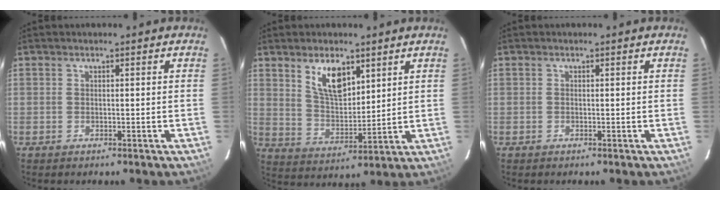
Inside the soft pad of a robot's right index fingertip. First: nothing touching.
{"total": 9.1, "force": [5.1, 4.2, 6.3], "torque": [-0.110, 0.002, 0.106]}
{"total": 0.0}